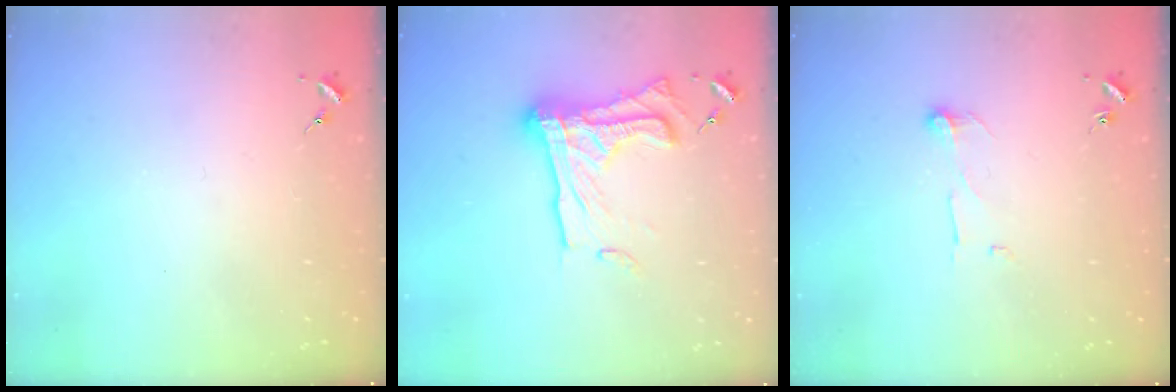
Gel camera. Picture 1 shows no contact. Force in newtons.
{"total": 20.0, "press": 19.9, "slide": 1.7}
{"total": 5.7, "press": 5.7, "slide": 0.4}